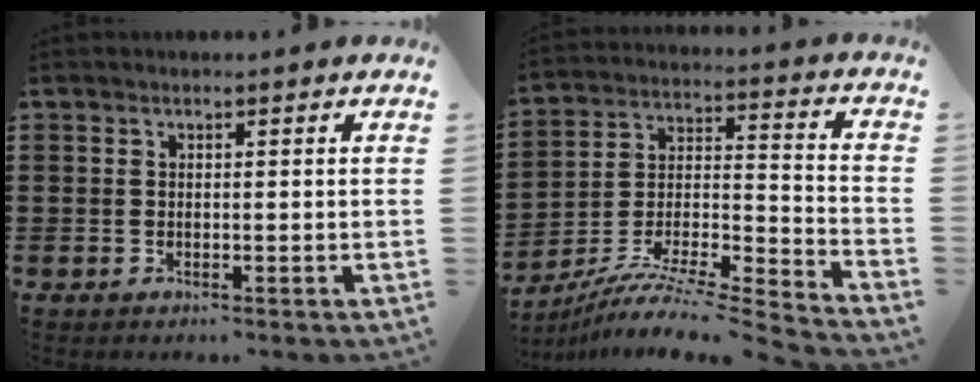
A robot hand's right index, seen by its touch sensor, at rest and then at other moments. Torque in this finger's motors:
{"motor_torque": [0.47, 0.43, 0.23, 0.08]}